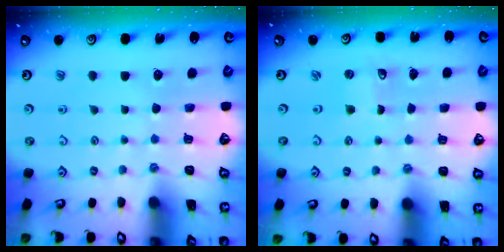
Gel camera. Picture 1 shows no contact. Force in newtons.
{"total": 0.0}